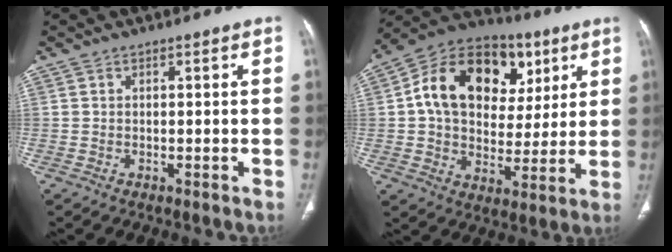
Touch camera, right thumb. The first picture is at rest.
{"total": 22.4, "force": [6.6, 16.0, 14.2], "torque": [-0.197, 0.020, 0.104]}